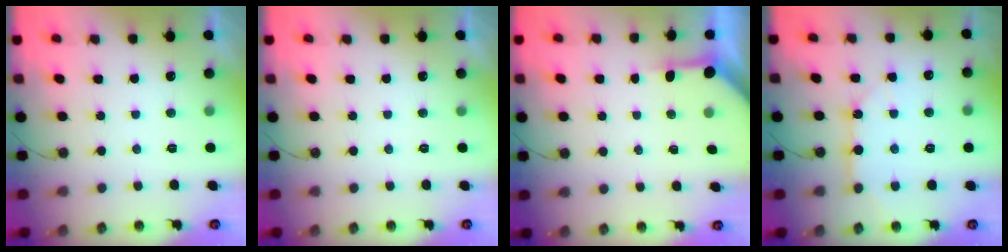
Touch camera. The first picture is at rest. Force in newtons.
{"total": 0.0}
{"total": 3.3, "press": 3.2, "slide": 0.3}
{"total": 9.4, "press": 9.4, "slide": 0.6}